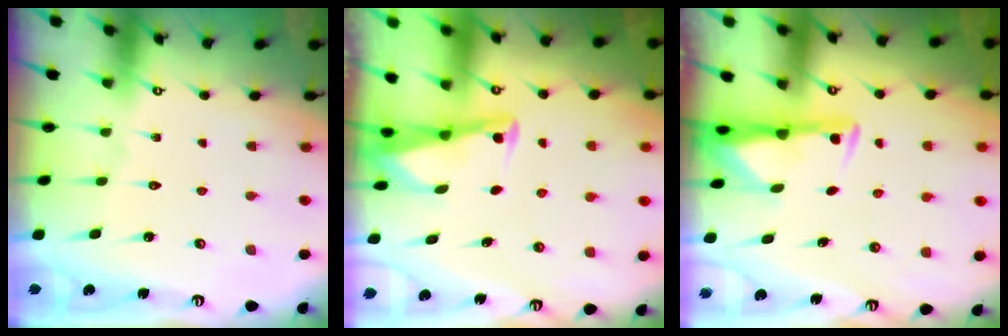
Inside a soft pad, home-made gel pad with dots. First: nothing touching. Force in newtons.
{"total": 2.9, "press": 2.9, "slide": 0.4}
{"total": 2.8, "press": 2.7, "slide": 0.5}